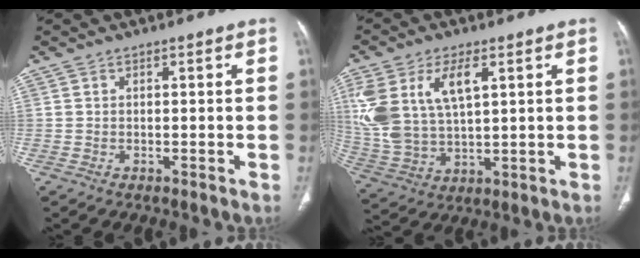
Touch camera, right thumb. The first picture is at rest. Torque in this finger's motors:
{"motor_torque": [1.55, 1.67, 1.87, 0.54, 0.43]}